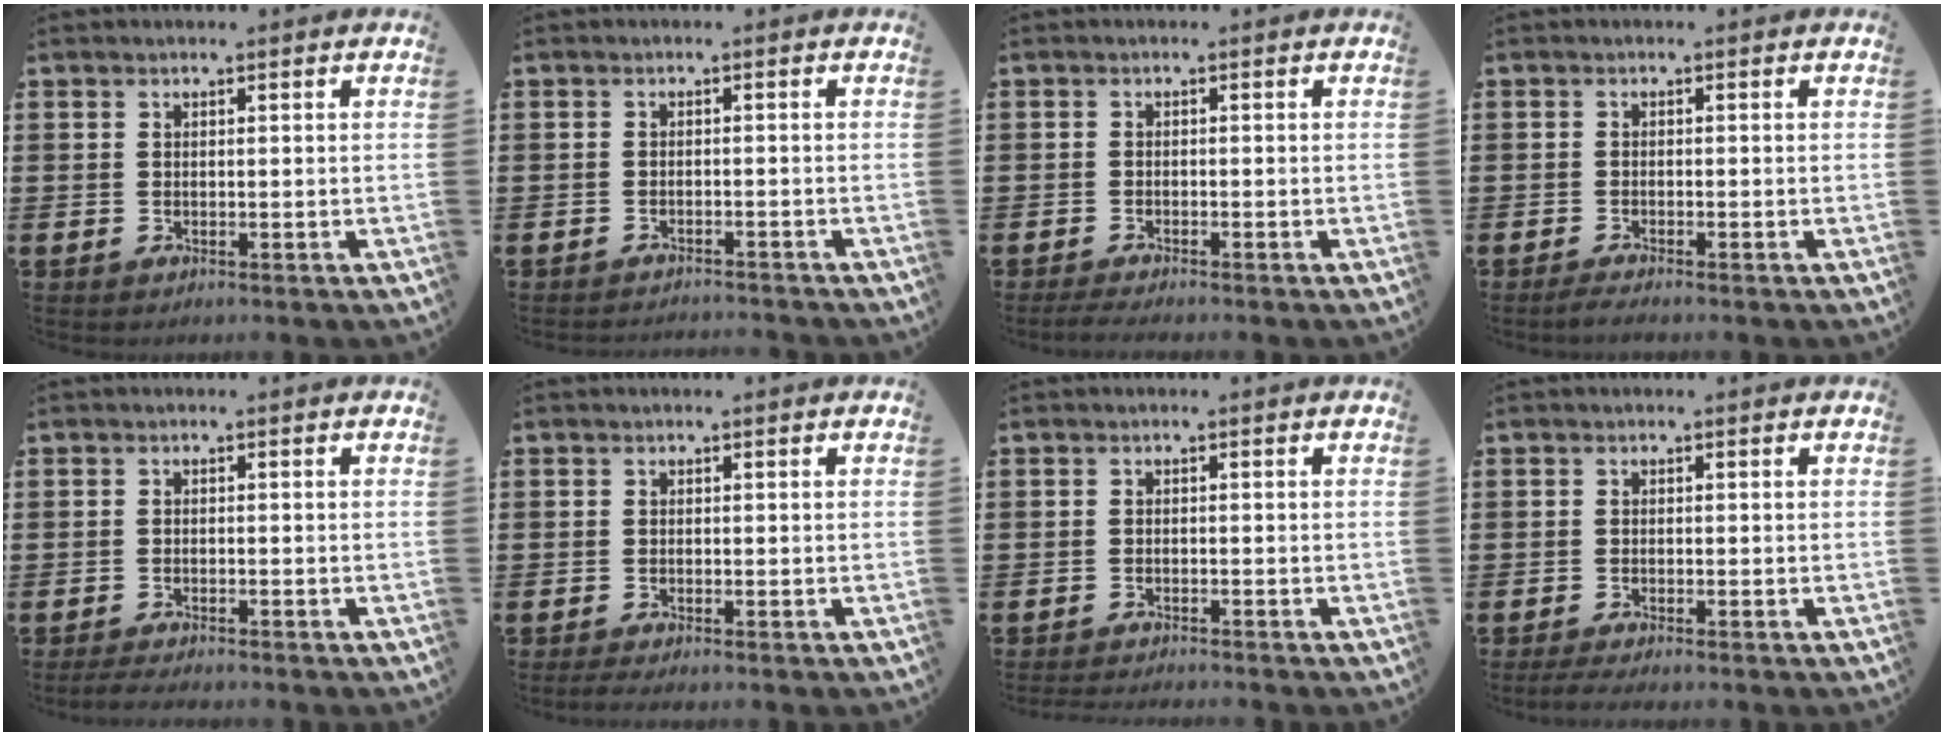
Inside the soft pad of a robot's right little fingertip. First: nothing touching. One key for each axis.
{"total": 1.2, "fx": -1.2, "fy": -0.1, "fz": -0.1, "tx": -0.001, "ty": 0.002, "tz": -0.025}
{"total": 1.2, "fx": -0.9, "fy": 0.1, "fz": 0.8, "tx": -0.013, "ty": -0.001, "tz": -0.018}
{"total": 1.0, "fx": -0.8, "fy": 0.1, "fz": 0.7, "tx": -0.013, "ty": -0.003, "tz": -0.014}
{"total": 1.4, "fx": -1.2, "fy": 0.1, "fz": 0.6, "tx": -0.011, "ty": 0.001, "tz": -0.025}
{"total": 0.8, "fx": -0.6, "fy": 0.1, "fz": 0.6, "tx": -0.010, "ty": -0.002, "tz": -0.011}
{"total": 1.1, "fx": -1.1, "fy": -0.2, "fz": 0.1, "tx": -0.001, "ty": -0.001, "tz": -0.022}
{"total": 1.1, "fx": -0.8, "fy": 0.1, "fz": 0.7, "tx": -0.012, "ty": -0.002, "tz": -0.016}